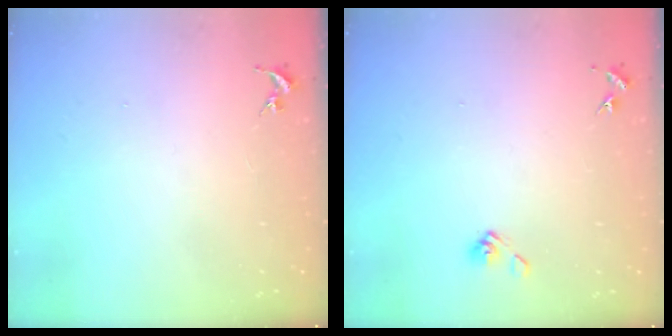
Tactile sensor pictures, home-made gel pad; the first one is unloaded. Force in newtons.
{"total": 5.6, "press": 5.1, "slide": 2.3}